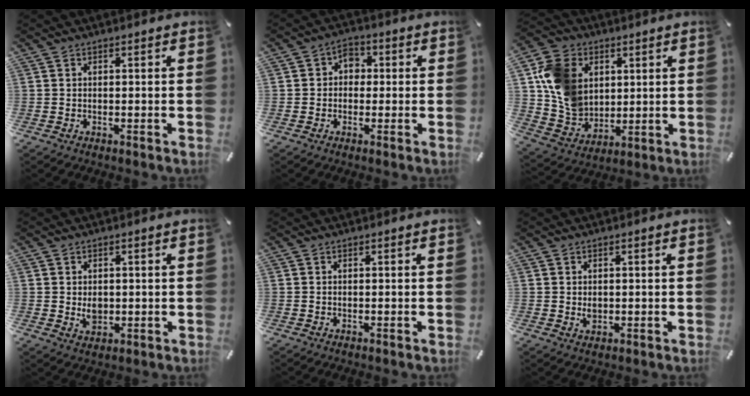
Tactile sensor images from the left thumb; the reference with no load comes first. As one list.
[{"total": 4.3, "force": [-0.2, 4.0, 1.7], "torque": [-0.022, 0.012, -0.009]}, {"total": 13.1, "force": [3.4, 11.5, 5.3], "torque": [-0.129, -0.004, 0.071]}, {"total": 3.4, "force": [-0.1, 2.9, 1.8], "torque": [-0.024, -0.004, -0.005]}, {"total": 0.0}, {"total": 1.5, "force": [0.1, 1.4, 0.6], "torque": [-0.012, 0.005, 0.002]}]